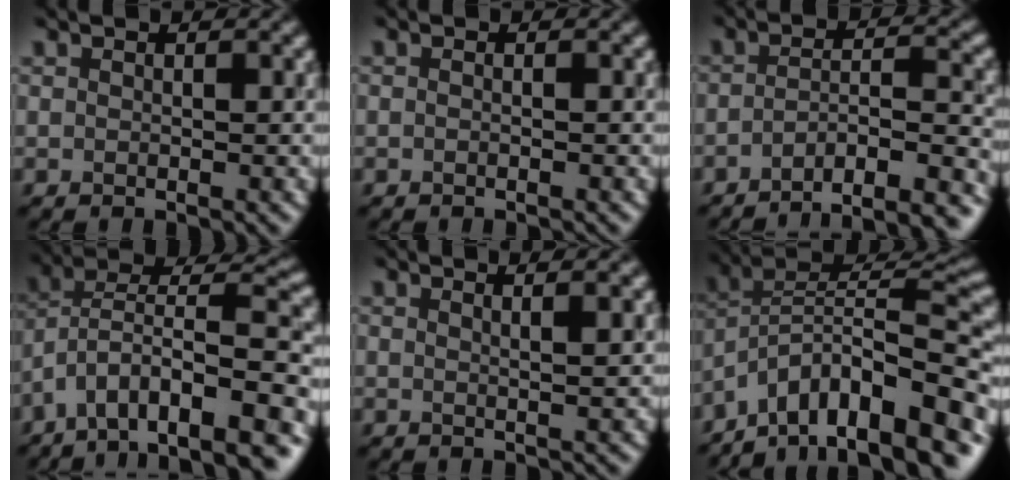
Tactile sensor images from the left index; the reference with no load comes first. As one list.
[{"total": 0.5, "force": [-0.2, 0.4, 0.4], "torque": [0.005, -0.010, -0.011]}, {"total": 8.4, "force": [-6.3, 1.9, 5.2], "torque": [-0.062, 0.008, -0.072]}, {"total": 11.6, "force": [-5.7, 4.9, 8.8], "torque": [-0.151, 0.026, -0.077]}, {"total": 3.9, "force": [2.2, 1.5, 2.8], "torque": [-0.013, 0.038, -0.001]}, {"total": 12.2, "force": [-8.0, 4.5, 8.0], "torque": [-0.142, 0.027, -0.121]}]